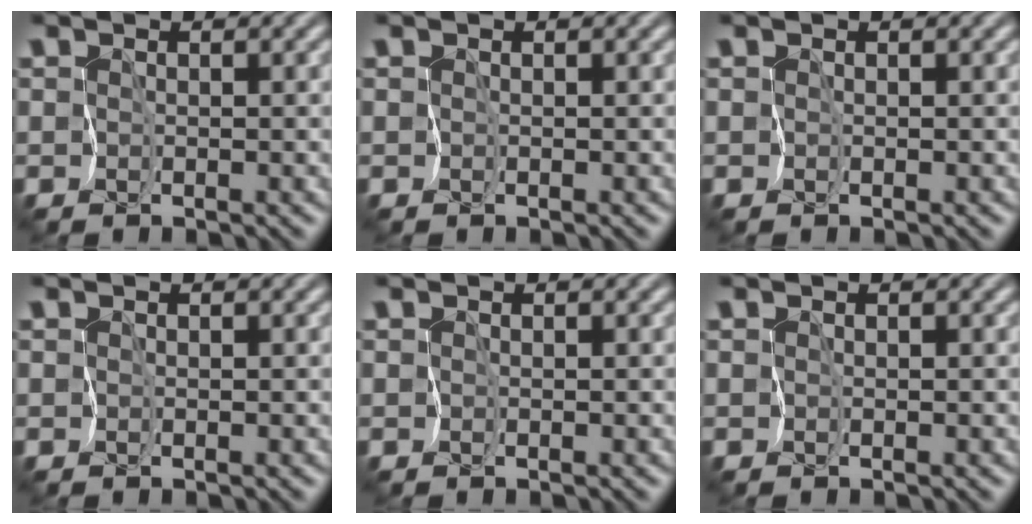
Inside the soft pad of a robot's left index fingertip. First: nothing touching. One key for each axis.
{"total": 0.0}
{"total": 0.0}
{"total": 0.0}
{"total": 0.0}
{"total": 0.0}